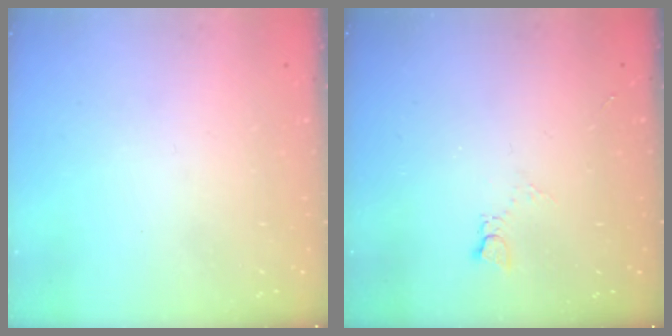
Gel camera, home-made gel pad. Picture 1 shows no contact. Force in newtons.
{"total": 2.5, "press": 2.5, "slide": 0.4}